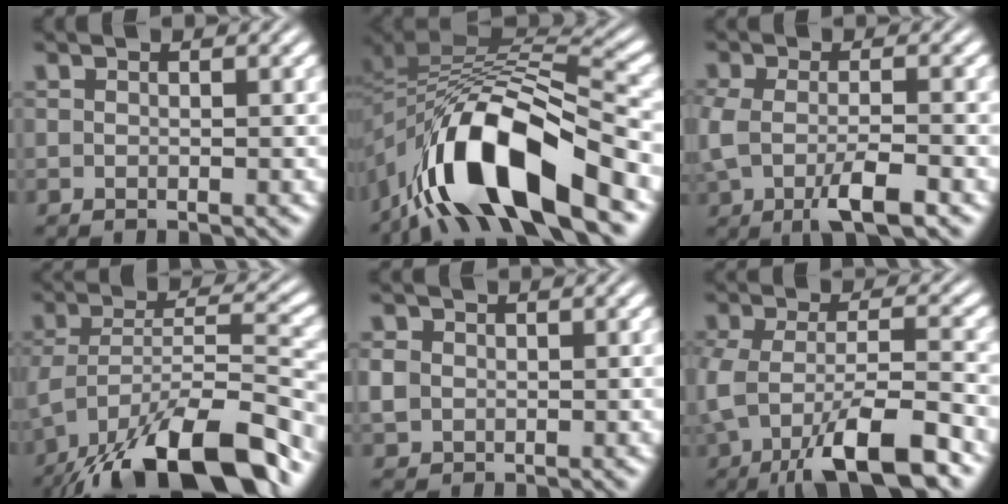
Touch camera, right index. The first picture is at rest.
{"total": 12.2, "force": [-3.8, 6.5, 9.7], "torque": [-0.186, -0.031, -0.054]}
{"total": 3.9, "force": [-0.6, 1.4, 3.6], "torque": [-0.079, -0.019, 0.001]}
{"total": 10.7, "force": [-5.4, 5.2, 7.7], "torque": [-0.148, -0.043, -0.063]}
{"total": 1.5, "force": [0.8, 1.2, 0.3], "torque": [-0.017, -0.006, 0.019]}
{"total": 7.1, "force": [-2.7, 2.9, 5.9], "torque": [-0.119, -0.033, -0.025]}